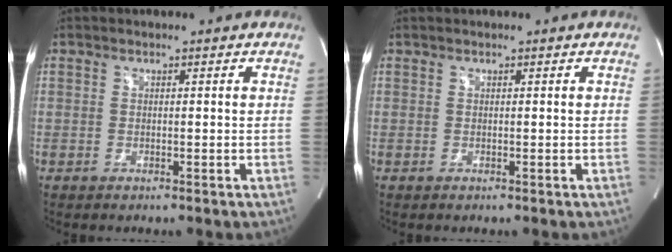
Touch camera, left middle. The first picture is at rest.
{"total": 0.0}